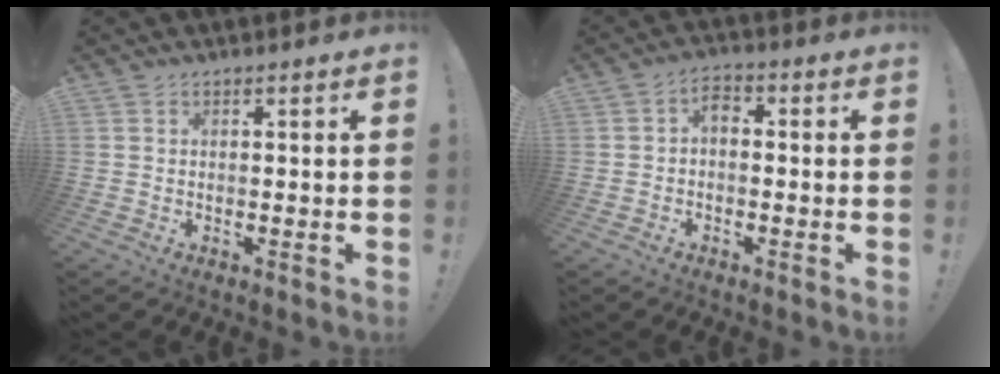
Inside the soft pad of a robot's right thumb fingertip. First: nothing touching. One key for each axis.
{"total": 3.1, "fx": -1.0, "fy": 1.8, "fz": 2.3, "tx": -0.041, "ty": 0.008, "tz": -0.020}